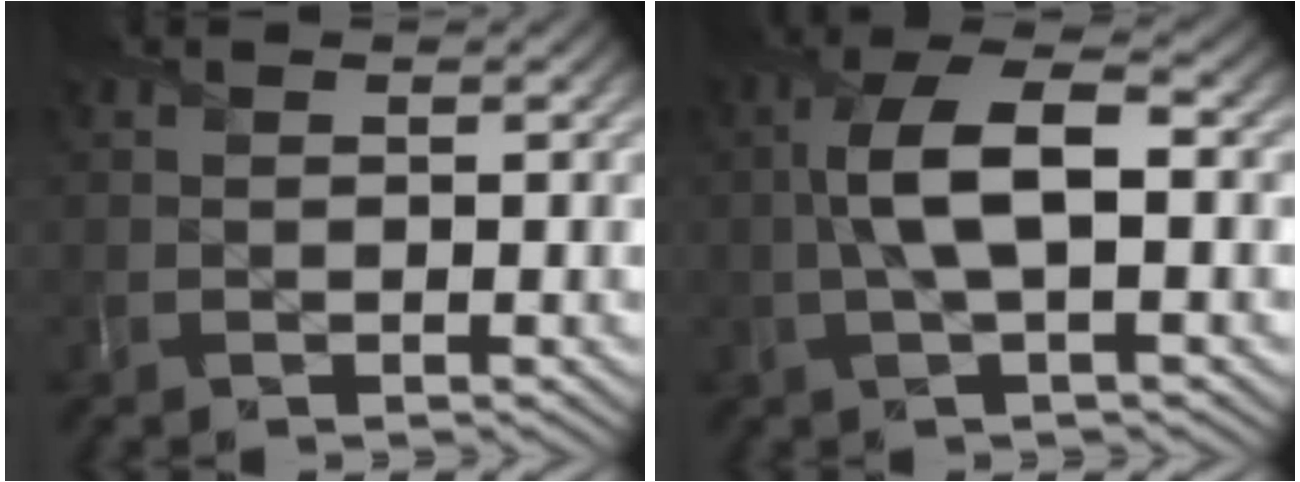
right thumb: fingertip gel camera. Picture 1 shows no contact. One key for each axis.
{"total": 7.5, "fx": -0.1, "fy": 2.6, "fz": 7.0, "tx": -0.146, "ty": 0.016, "tz": -0.008}